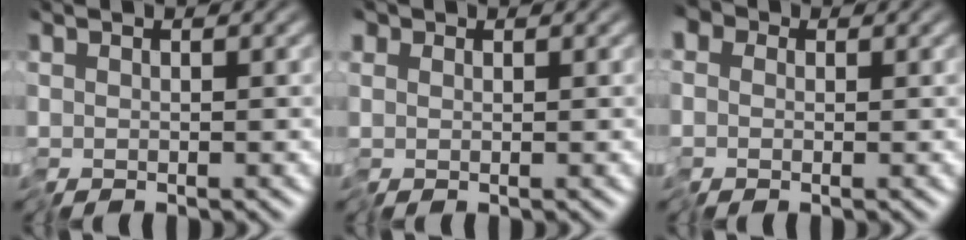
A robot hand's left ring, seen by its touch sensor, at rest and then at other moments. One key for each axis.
{"total": 0.7, "fx": -0.2, "fy": 0.6, "fz": -0.2, "tx": 0.004, "ty": 0.000, "tz": -0.006}
{"total": 4.5, "fx": 0.6, "fy": 3.8, "fz": 2.2, "tx": -0.046, "ty": 0.013, "tz": -0.006}